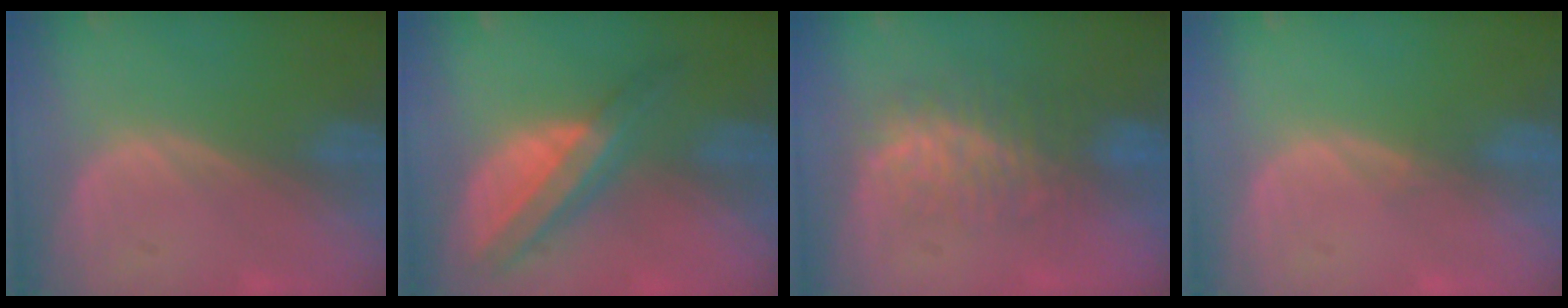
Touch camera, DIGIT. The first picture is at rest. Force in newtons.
{"total": 8.0, "press": 6.7, "slide": 4.4}
{"total": 8.1, "press": 7.5, "slide": 3.0}
{"total": 0.6, "press": 0.6, "slide": 0.2}